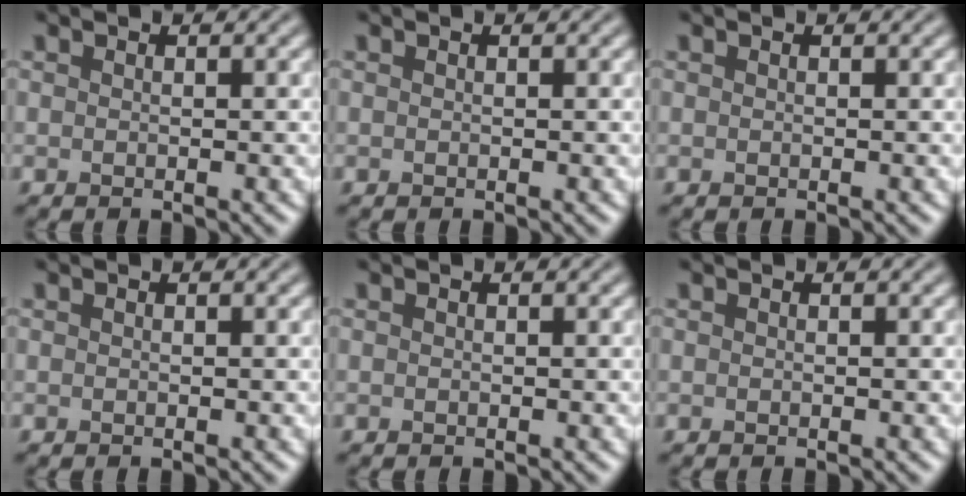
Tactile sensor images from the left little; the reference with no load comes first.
{"total": 0.0}
{"total": 0.0}
{"total": 0.0}
{"total": 0.0}
{"total": 0.0}